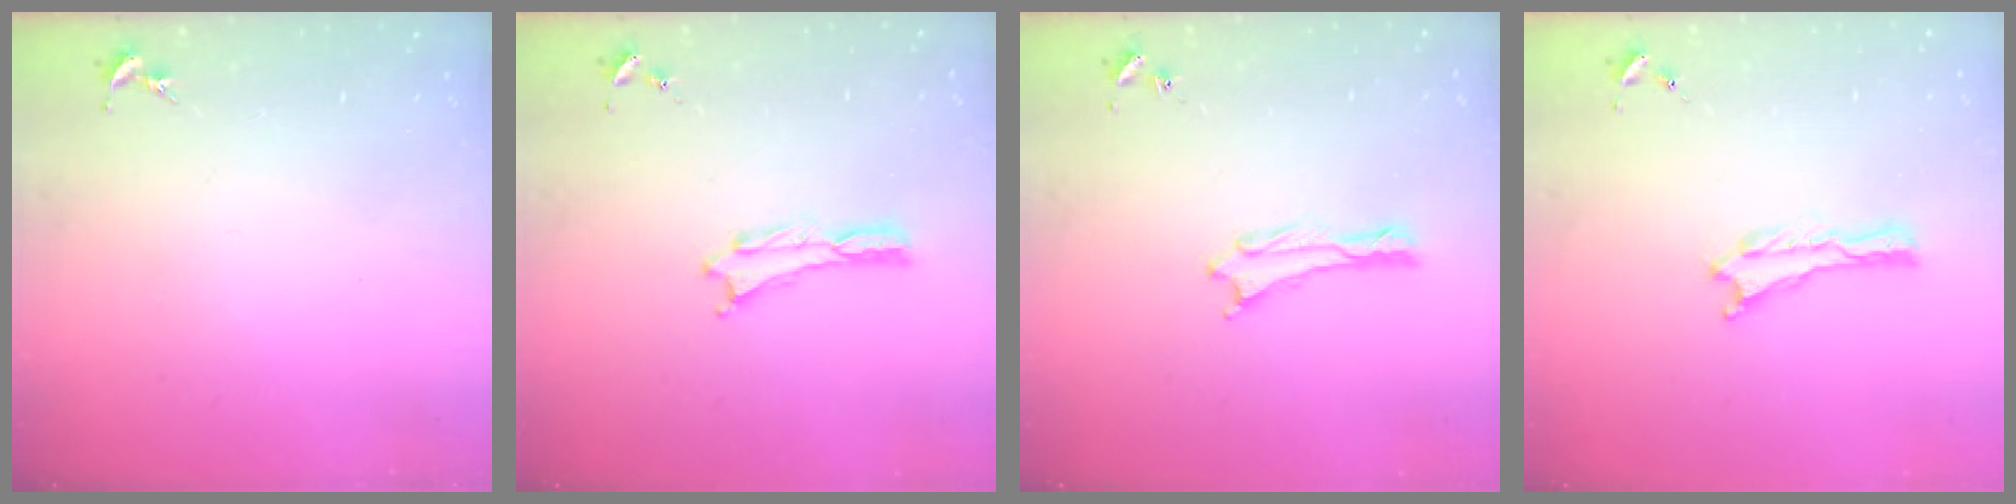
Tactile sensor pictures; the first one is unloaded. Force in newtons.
{"total": 0.0}
{"total": 0.0}
{"total": 0.0}